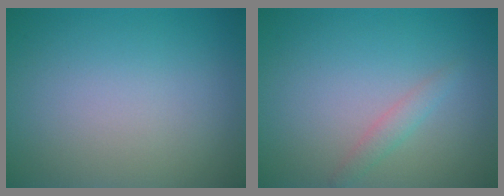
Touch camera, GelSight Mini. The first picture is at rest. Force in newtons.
{"total": 1.3, "press": 1.3, "slide": 0.0}